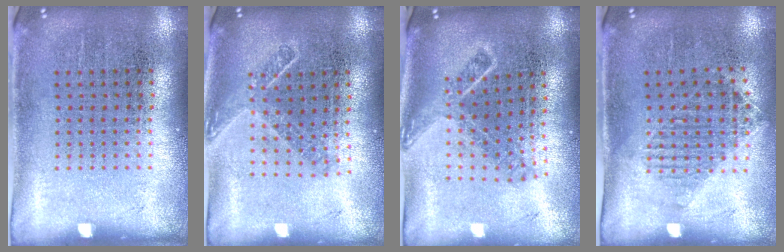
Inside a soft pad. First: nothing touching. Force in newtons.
{"total": 1.6, "press": 1.2, "slide": 1.0}
{"total": 1.8, "press": 1.3, "slide": 1.2}
{"total": 1.2, "press": 1.1, "slide": 0.5}